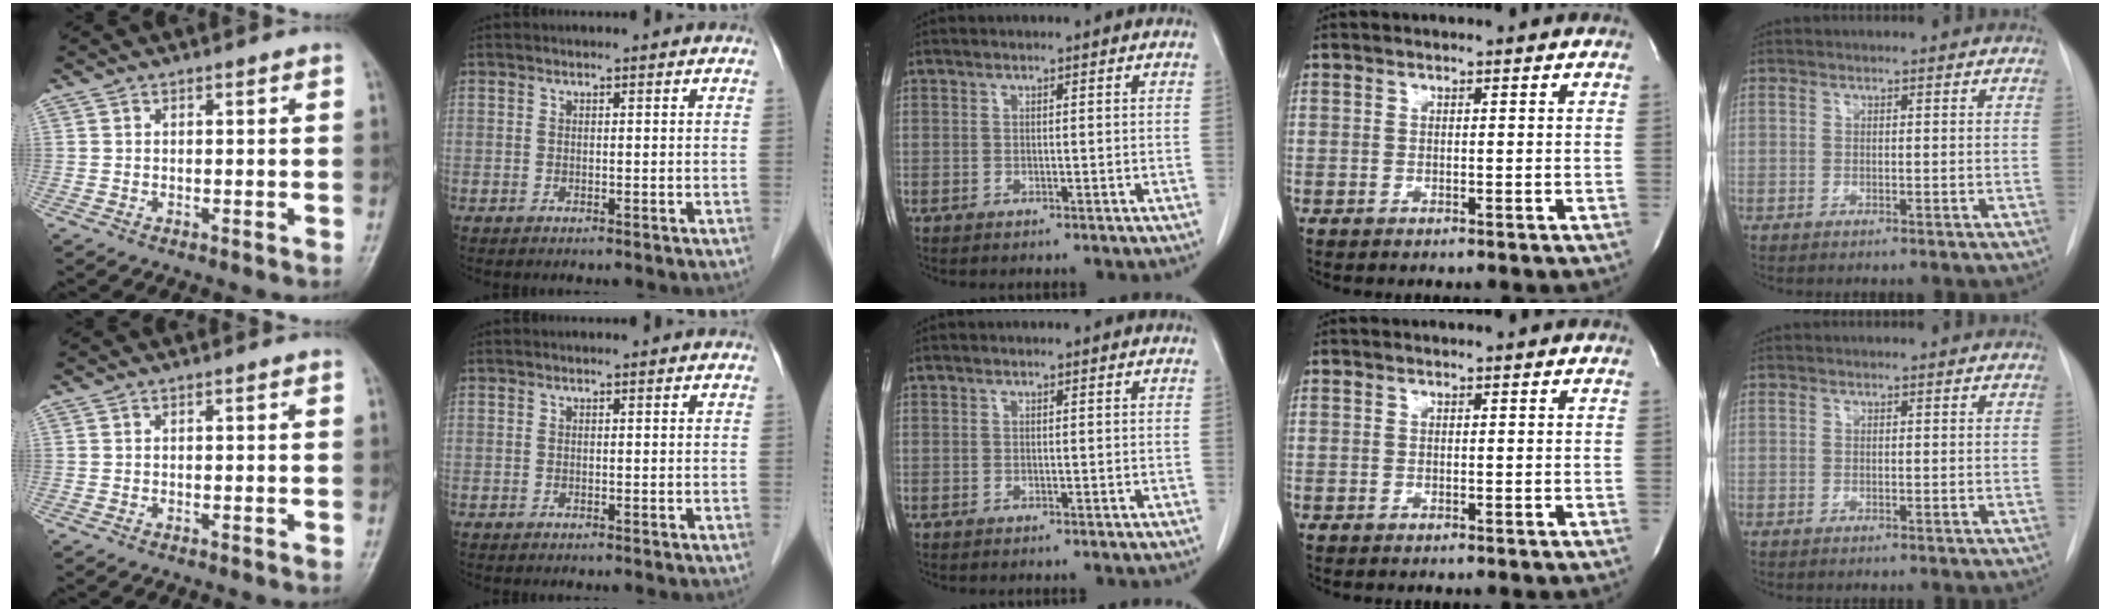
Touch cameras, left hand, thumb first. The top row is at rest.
{}